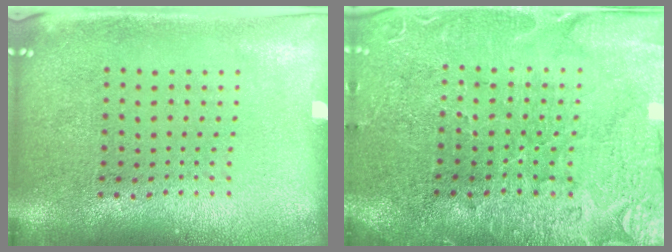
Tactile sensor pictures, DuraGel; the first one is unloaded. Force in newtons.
{"total": 3.6, "press": 3.4, "slide": 1.3}